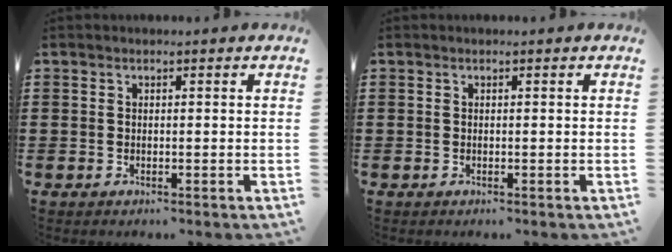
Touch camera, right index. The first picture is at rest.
{"total": 0.0}